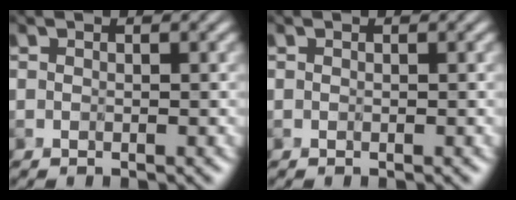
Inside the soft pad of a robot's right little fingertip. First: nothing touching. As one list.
[{"total": 0.0}]